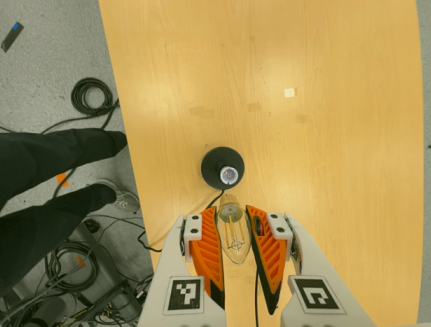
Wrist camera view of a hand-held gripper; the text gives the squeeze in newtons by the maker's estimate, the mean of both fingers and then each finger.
{"total": 20.0, "left": 22.2, "right": 17.8}